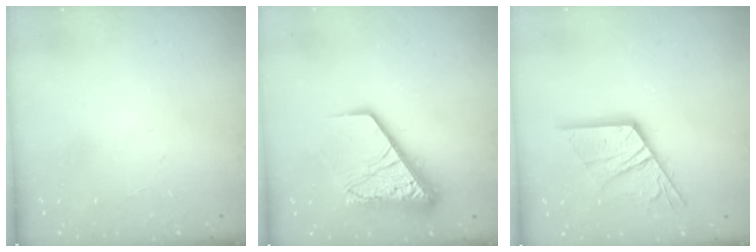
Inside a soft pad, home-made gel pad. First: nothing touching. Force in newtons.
{"total": 15.5, "press": 15.4, "slide": 1.9}
{"total": 14.1, "press": 14.1, "slide": 0.8}